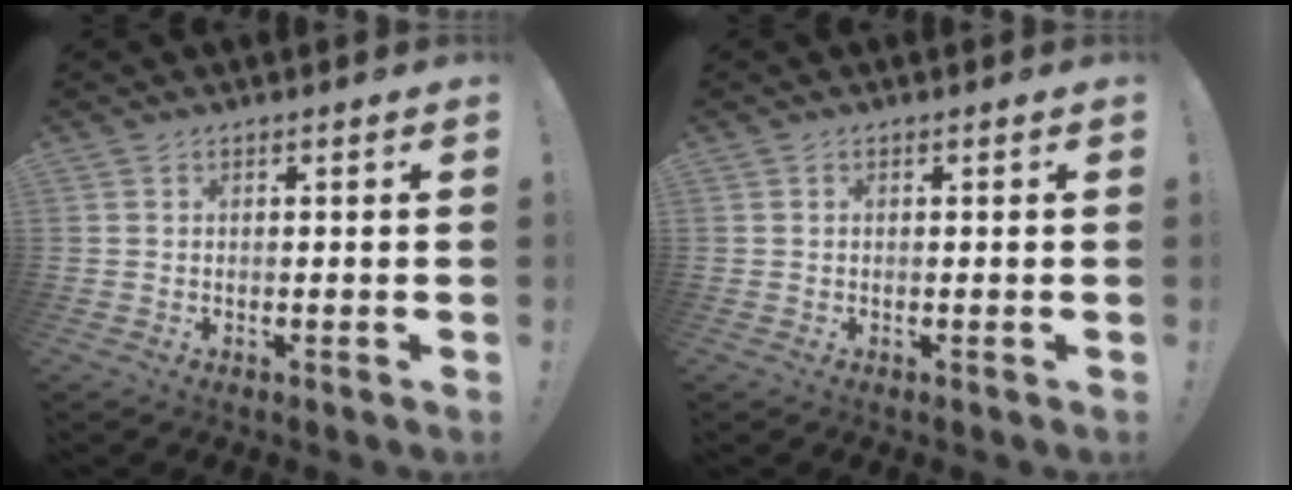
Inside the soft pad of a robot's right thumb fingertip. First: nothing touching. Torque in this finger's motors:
{"motor_torque": [0.16, 0.02, 0.09, -0.15, 0.00]}